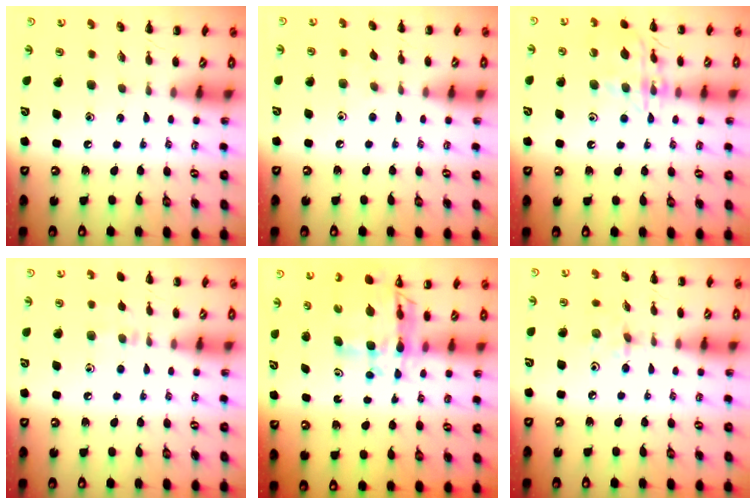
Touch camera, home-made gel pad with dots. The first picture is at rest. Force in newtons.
{"total": 4.6, "press": 4.3, "slide": 1.5}
{"total": 15.5, "press": 15.4, "slide": 1.6}
{"total": 6.4, "press": 6.0, "slide": 2.3}
{"total": 9.1, "press": 8.5, "slide": 3.2}
{"total": 3.0, "press": 2.8, "slide": 0.9}